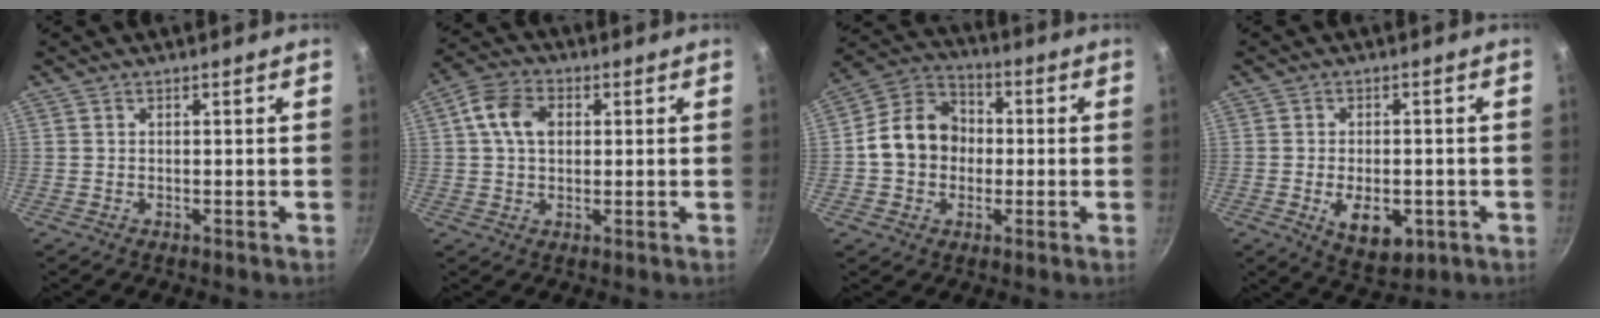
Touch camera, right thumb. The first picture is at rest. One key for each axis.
{"total": 7.9, "fx": 1.6, "fy": 5.6, "fz": 5.4, "tx": -0.091, "ty": 0.014, "tz": 0.019}
{"total": 12.4, "fx": -0.4, "fy": 10.3, "fz": 7.0, "tx": -0.085, "ty": 0.028, "tz": -0.027}
{"total": 8.6, "fx": -2.5, "fy": 5.1, "fz": 6.4, "tx": -0.082, "ty": 0.001, "tz": -0.023}